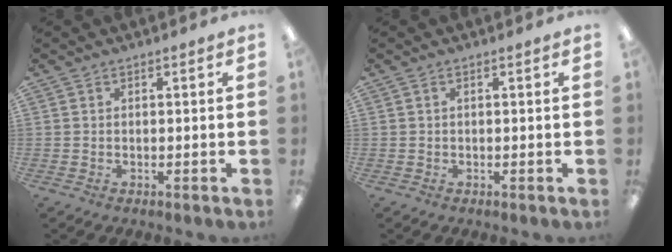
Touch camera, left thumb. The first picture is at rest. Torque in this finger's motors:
{"motor_torque": [-0.06, -0.02, -0.05, 0.00, 0.00]}